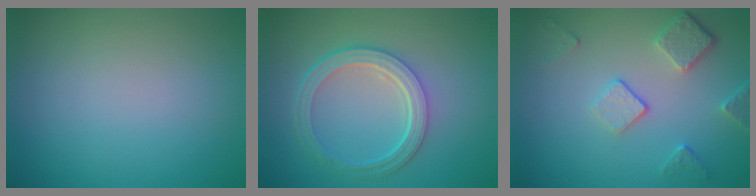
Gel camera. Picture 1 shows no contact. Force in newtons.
{"total": 4.9, "press": 3.6, "slide": 3.4}
{"total": 3.7, "press": 2.9, "slide": 2.3}